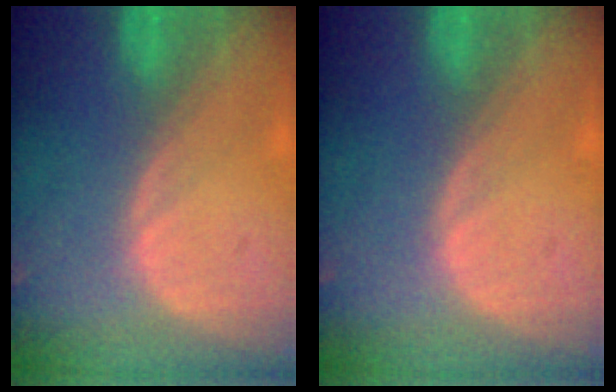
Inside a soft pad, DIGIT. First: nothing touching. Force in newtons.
{"total": 0.0}